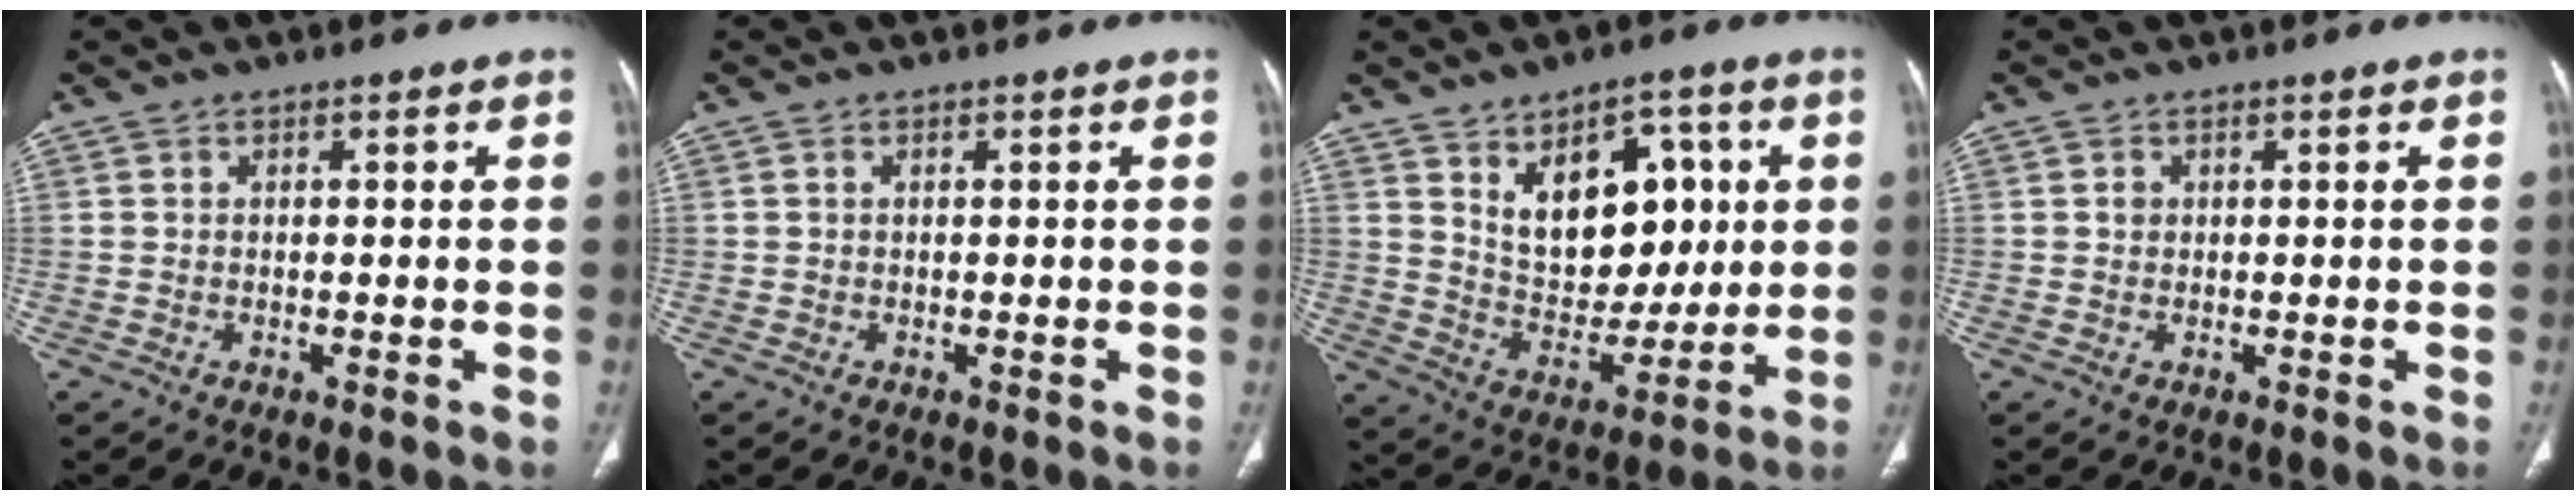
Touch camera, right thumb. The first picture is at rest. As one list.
[{"total": 0.0}, {"total": 16.8, "force": [5.1, 10.7, 12.0], "torque": [-0.123, -0.022, 0.097]}, {"total": 0.8, "force": [0.1, 0.8, 0.3], "torque": [-0.001, 0.003, 0.001]}]